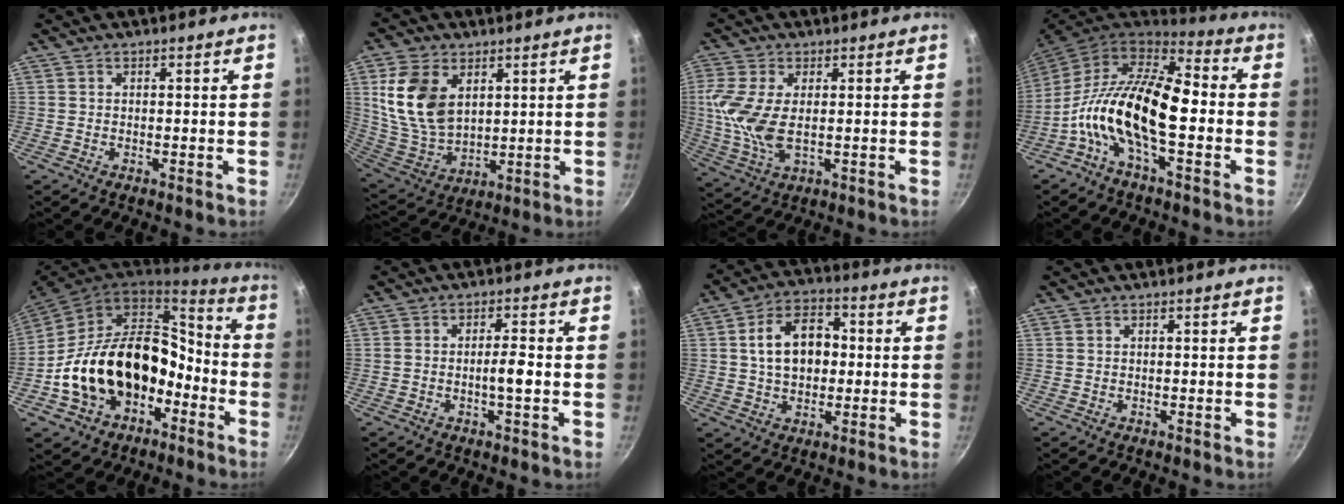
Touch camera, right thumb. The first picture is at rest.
{"total": 14.6, "force": [4.6, 9.4, 10.1], "torque": [-0.182, -0.025, 0.106]}
{"total": 9.9, "force": [0.7, 5.0, 8.5], "torque": [-0.186, -0.007, 0.015]}
{"total": 18.6, "force": [-3.0, 8.4, 16.3], "torque": [-0.291, 0.036, -0.078]}
{"total": 22.2, "force": [-6.2, 15.3, 14.9], "torque": [-0.229, 0.078, -0.093]}
{"total": 3.7, "force": [-0.8, 0.6, 3.5], "torque": [-0.058, 0.013, -0.014]}
{"total": 11.5, "force": [1.0, 7.8, 8.5], "torque": [-0.114, 0.021, 0.011]}
{"total": 0.0}